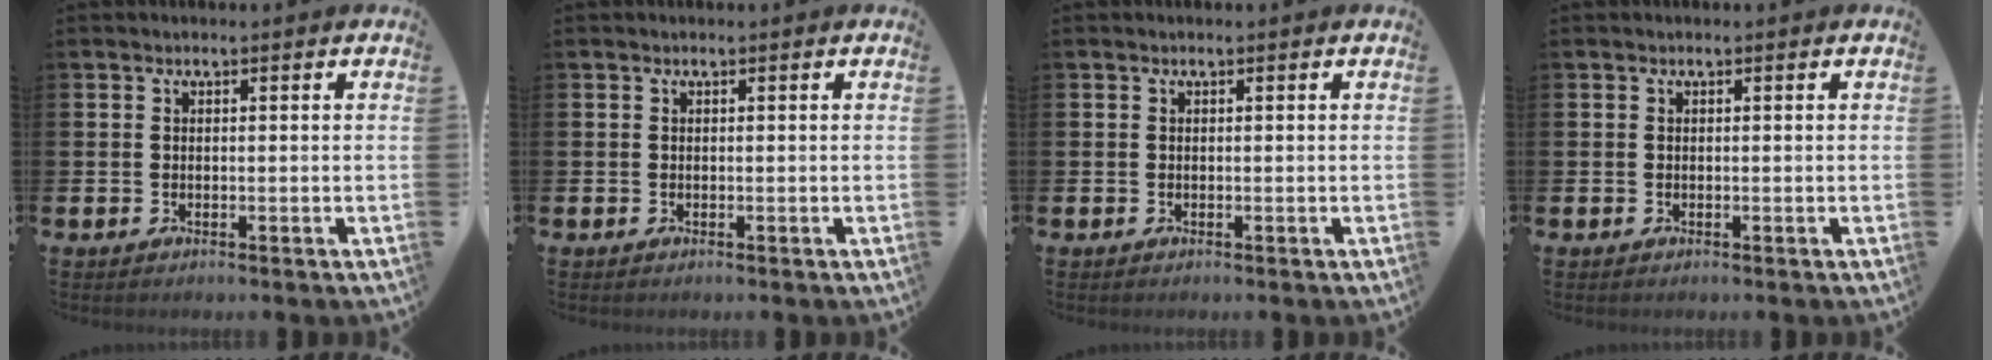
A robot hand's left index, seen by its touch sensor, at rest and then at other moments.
{"total": 0.0}
{"total": 0.0}
{"total": 0.0}